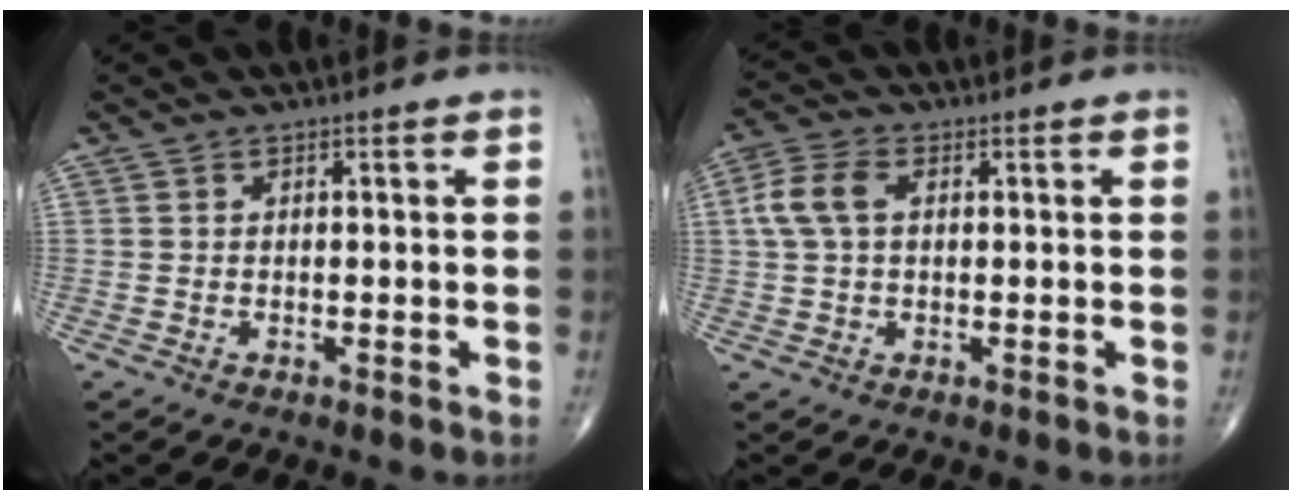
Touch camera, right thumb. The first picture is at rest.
{"total": 6.3, "force": [1.2, 3.8, 4.9], "torque": [-0.115, 0.017, 0.021]}